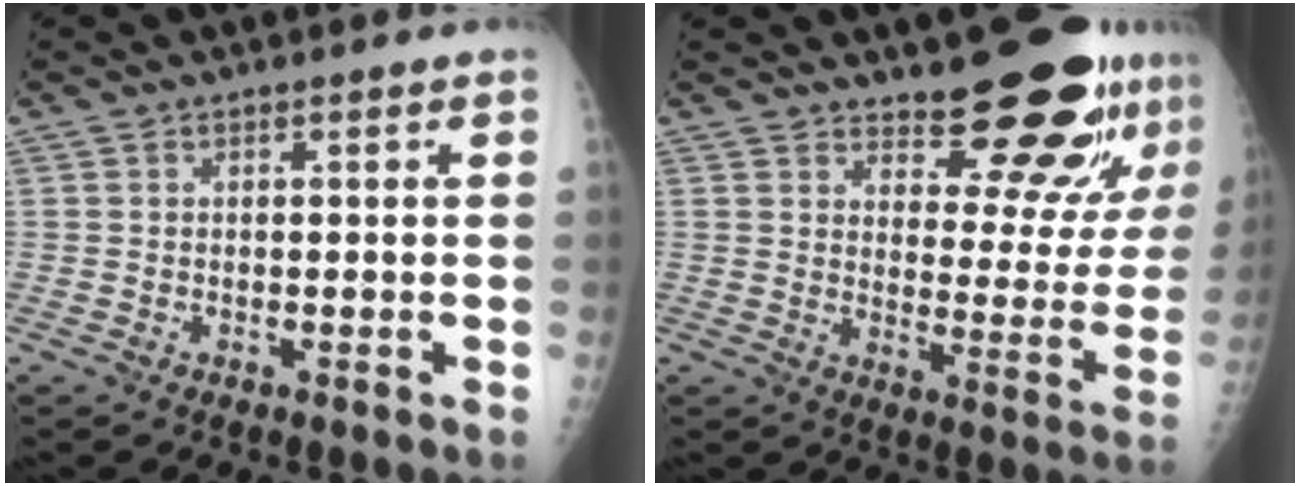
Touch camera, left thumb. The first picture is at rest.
{"total": 15.7, "force": [12.7, 4.6, 8.1], "torque": [-0.067, -0.114, 0.169]}